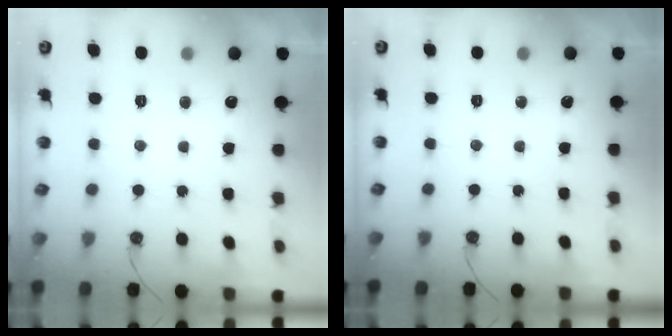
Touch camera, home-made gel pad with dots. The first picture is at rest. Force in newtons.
{"total": 0.0}